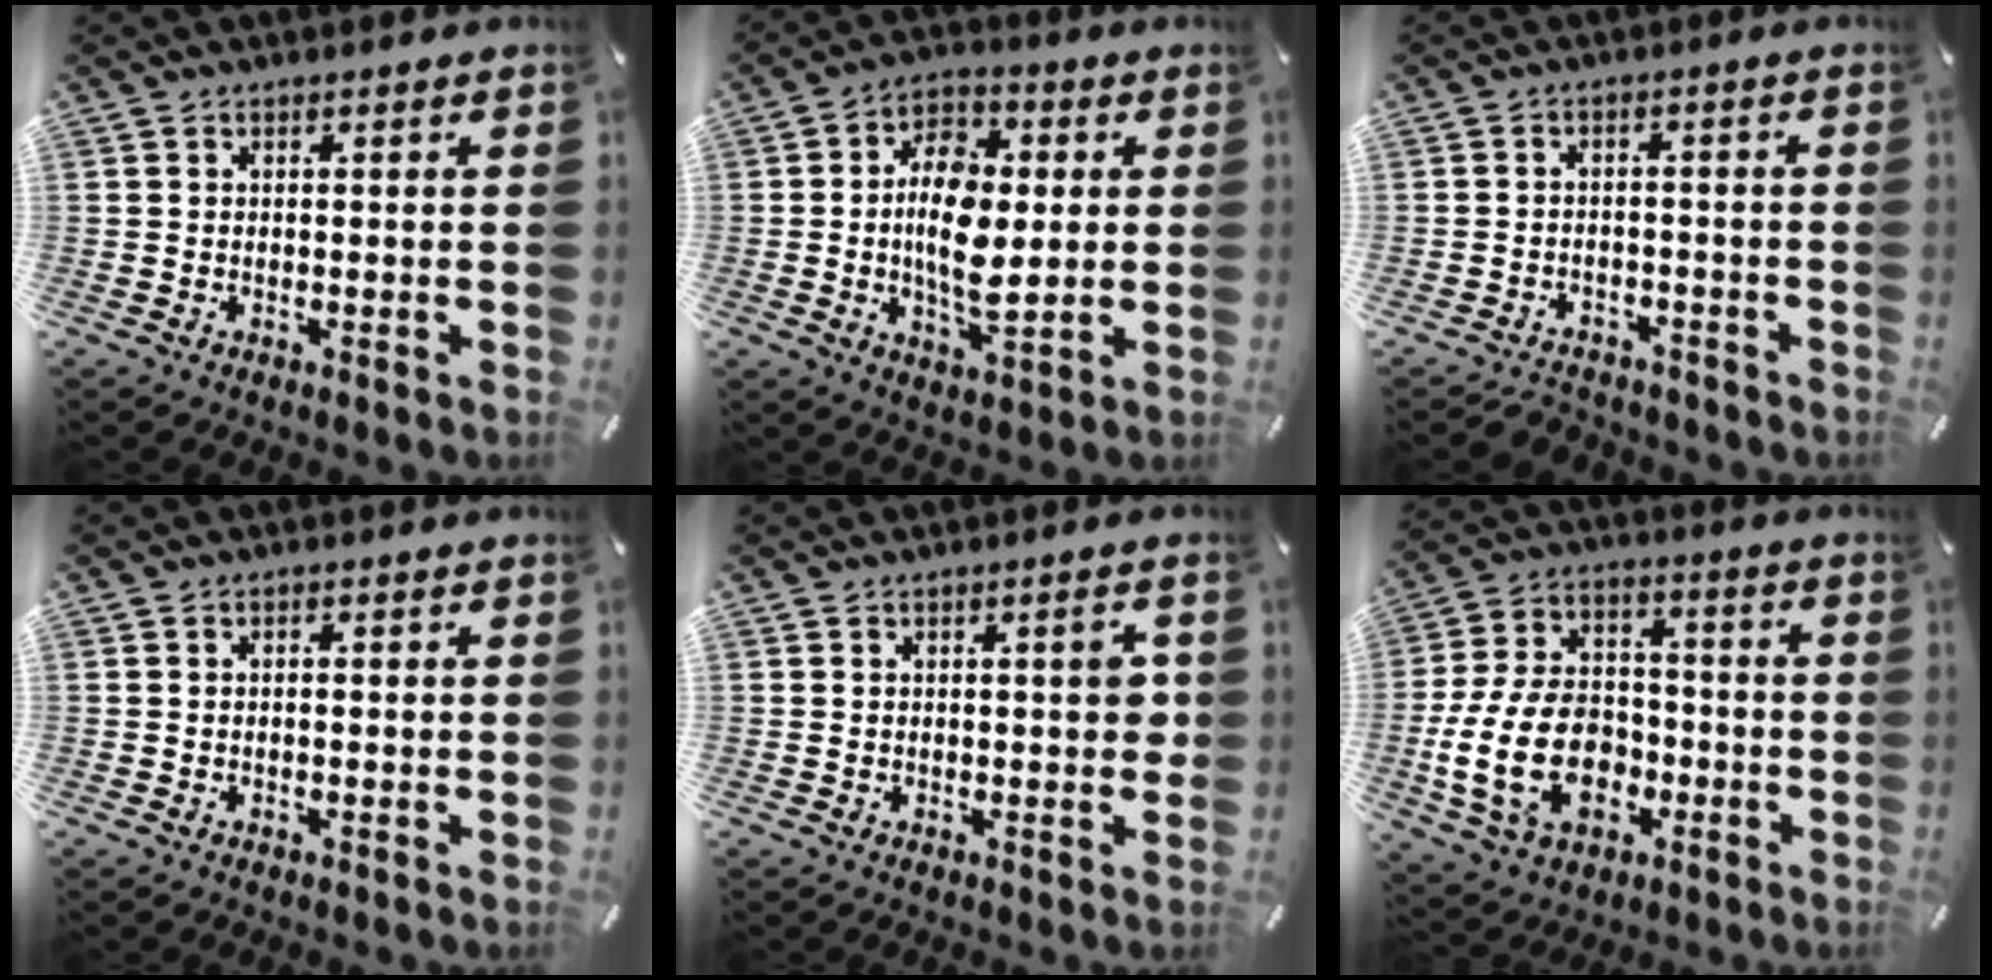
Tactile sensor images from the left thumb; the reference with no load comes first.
{"total": 12.6, "force": [-0.1, 7.7, 10.1], "torque": [-0.181, 0.000, -0.007]}
{"total": 3.3, "force": [-2.8, 1.6, 0.4], "torque": [-0.014, 0.016, -0.058]}
{"total": 0.6, "force": [-0.3, 0.2, 0.4], "torque": [-0.010, -0.003, -0.005]}
{"total": 3.3, "force": [0.5, 1.1, 3.1], "torque": [-0.043, 0.000, 0.003]}
{"total": 18.5, "force": [-5.0, 13.0, 12.2], "torque": [-0.253, 0.030, -0.082]}